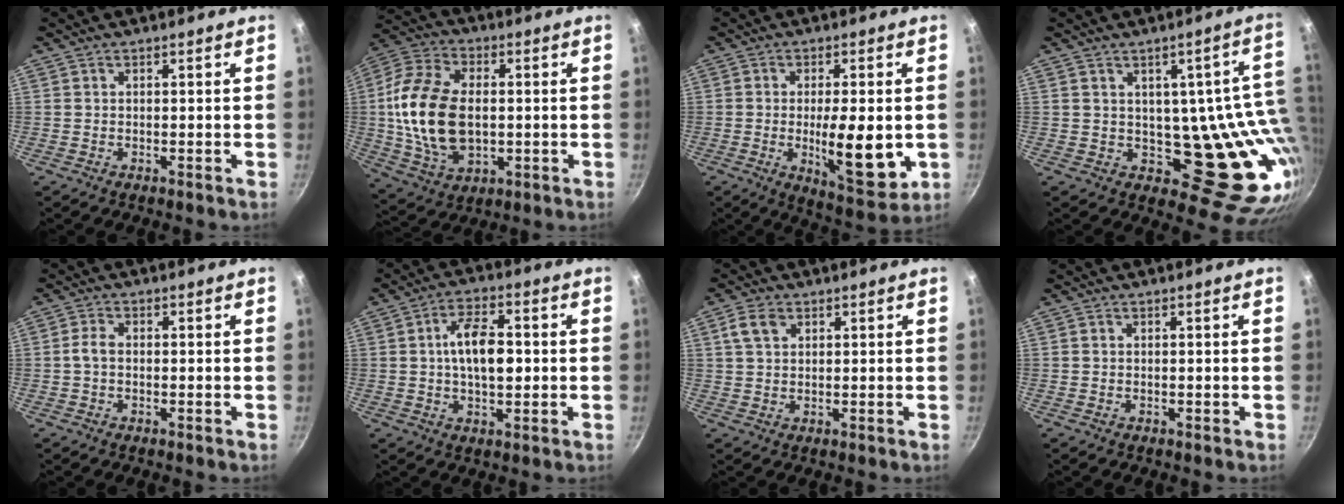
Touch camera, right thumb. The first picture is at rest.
{"total": 19.1, "force": [0.0, 12.2, 14.7], "torque": [-0.272, 0.007, 0.000]}
{"total": 13.4, "force": [-1.7, 4.6, 12.4], "torque": [-0.172, -0.014, -0.016]}
{"total": 16.8, "force": [3.6, 10.6, 12.5], "torque": [-0.072, -0.042, 0.066]}
{"total": 2.5, "force": [-0.3, 1.6, 1.9], "torque": [-0.043, 0.013, -0.010]}
{"total": 9.7, "force": [0.5, 5.0, 8.3], "torque": [-0.123, 0.016, 0.002]}
{"total": 4.4, "force": [1.9, 2.8, 2.8], "torque": [-0.045, 0.004, 0.035]}
{"total": 0.0}